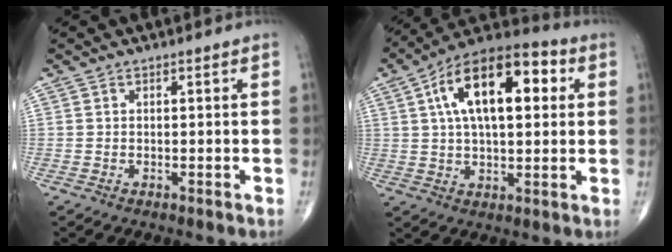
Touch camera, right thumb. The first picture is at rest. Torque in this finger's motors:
{"motor_torque": [0.63, 4.33, 1.70, 0.44, 0.18]}